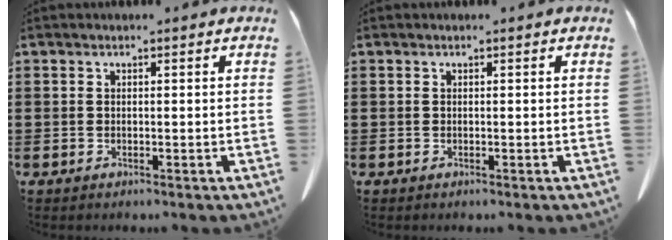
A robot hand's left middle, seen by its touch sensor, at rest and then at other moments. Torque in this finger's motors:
{"motor_torque": [-0.17, 0.15, 0.00, 0.00]}